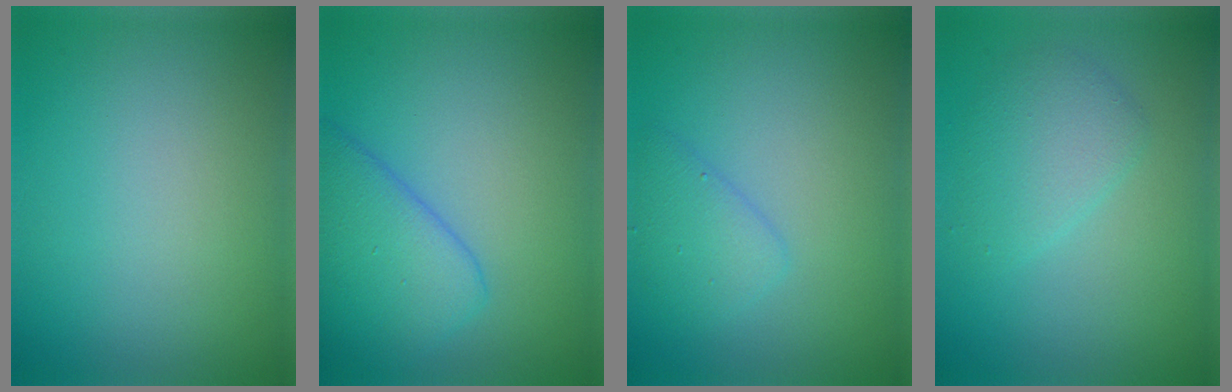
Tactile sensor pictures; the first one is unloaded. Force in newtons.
{"total": 4.9, "press": 4.9, "slide": 0.4}
{"total": 2.1, "press": 2.1, "slide": 0.2}
{"total": 2.7, "press": 2.7, "slide": 0.2}